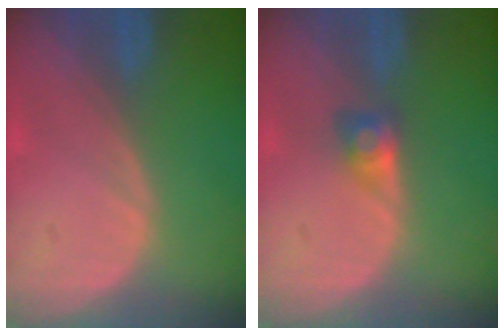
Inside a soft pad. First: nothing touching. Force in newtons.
{"total": 2.7, "press": 2.5, "slide": 1.1}